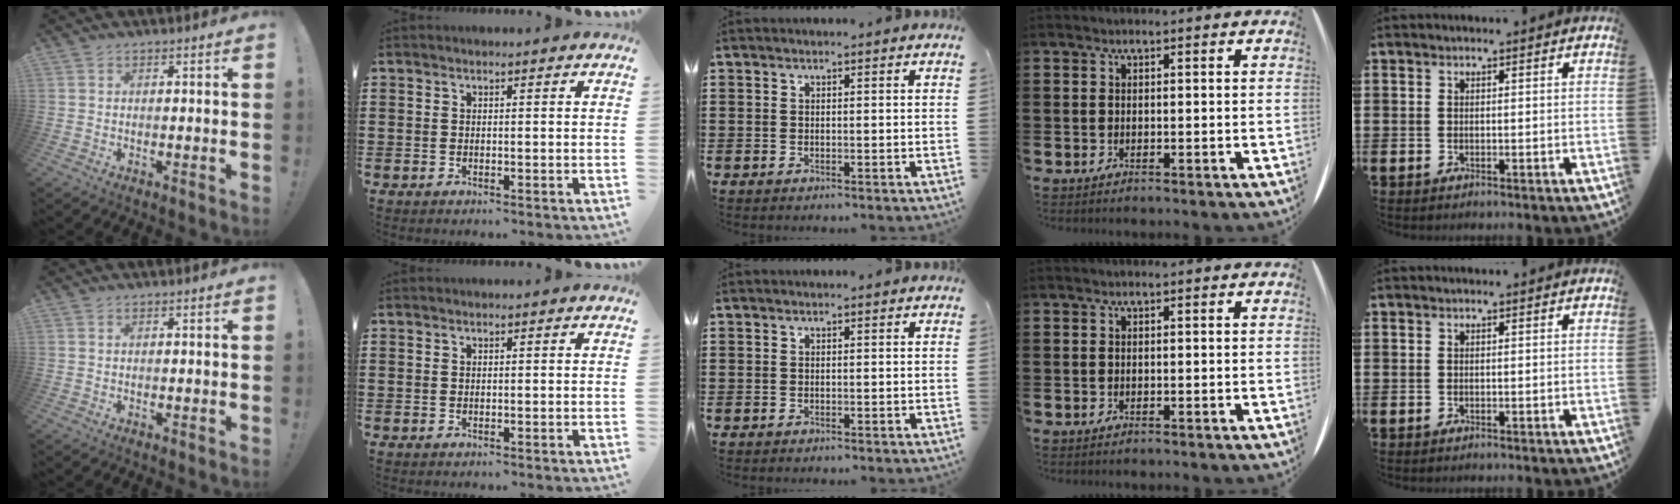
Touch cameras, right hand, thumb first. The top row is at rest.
{}